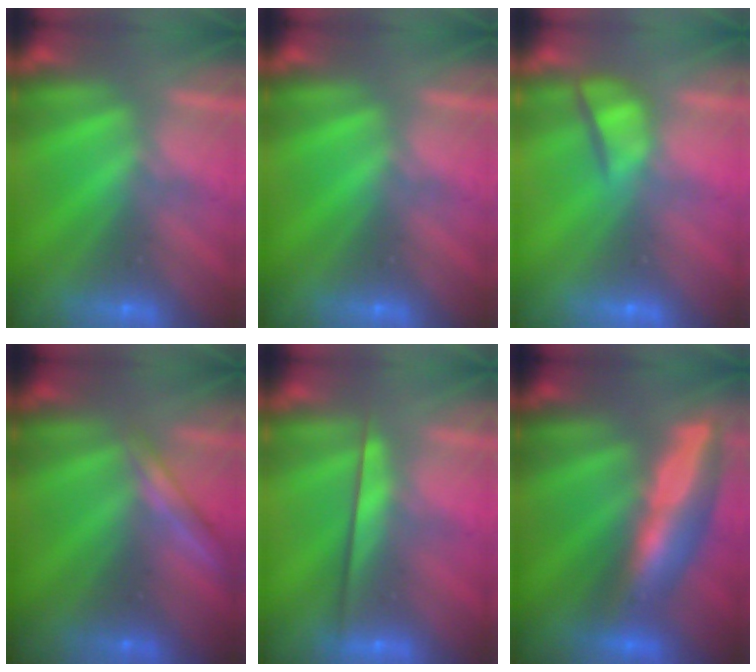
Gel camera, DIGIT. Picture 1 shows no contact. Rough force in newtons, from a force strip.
{"total": 0.0}
{"total": 4.2}
{"total": 1.9}
{"total": 2.4}
{"total": 8.9}